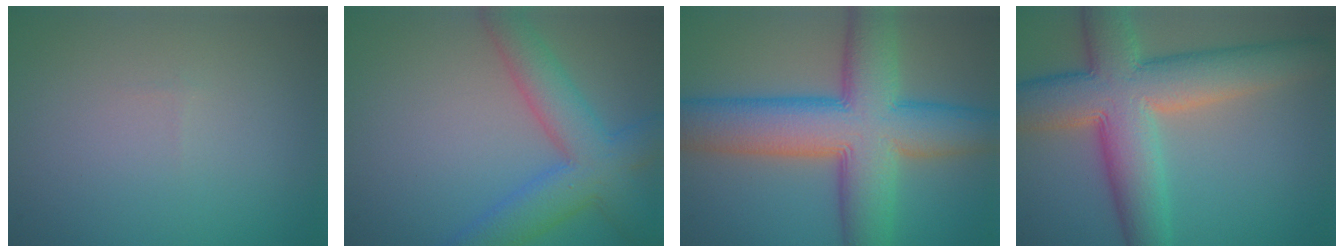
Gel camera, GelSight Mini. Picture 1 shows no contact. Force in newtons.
{"total": 6.8, "press": 6.8, "slide": 0.2}
{"total": 12.3, "press": 12.3, "slide": 0.3}
{"total": 11.1, "press": 11.1, "slide": 0.5}